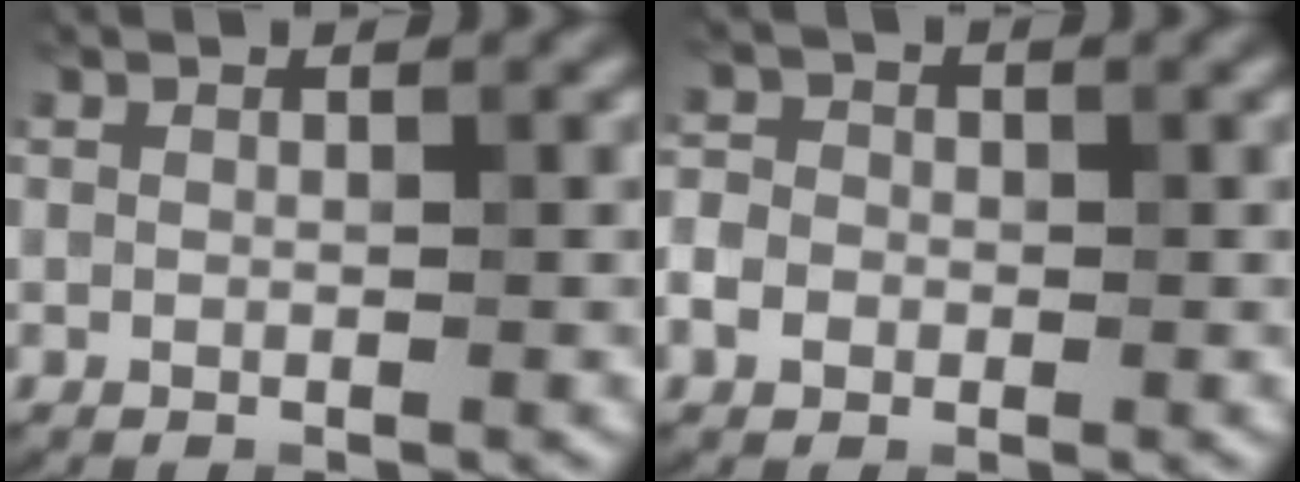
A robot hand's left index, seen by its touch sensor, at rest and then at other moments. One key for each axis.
{"total": 2.8, "fx": -0.7, "fy": 2.5, "fz": 1.1, "tx": -0.009, "ty": 0.003, "tz": -0.023}